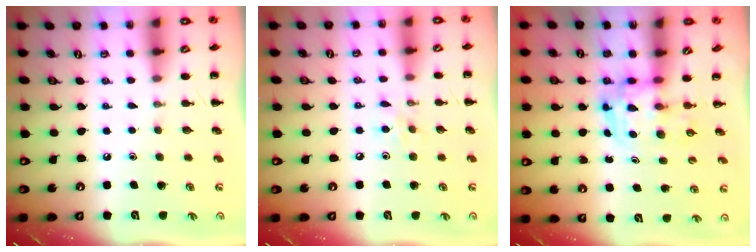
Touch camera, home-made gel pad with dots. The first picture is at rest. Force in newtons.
{"total": 6.1, "press": 5.7, "slide": 2.0}
{"total": 3.5, "press": 3.4, "slide": 0.6}